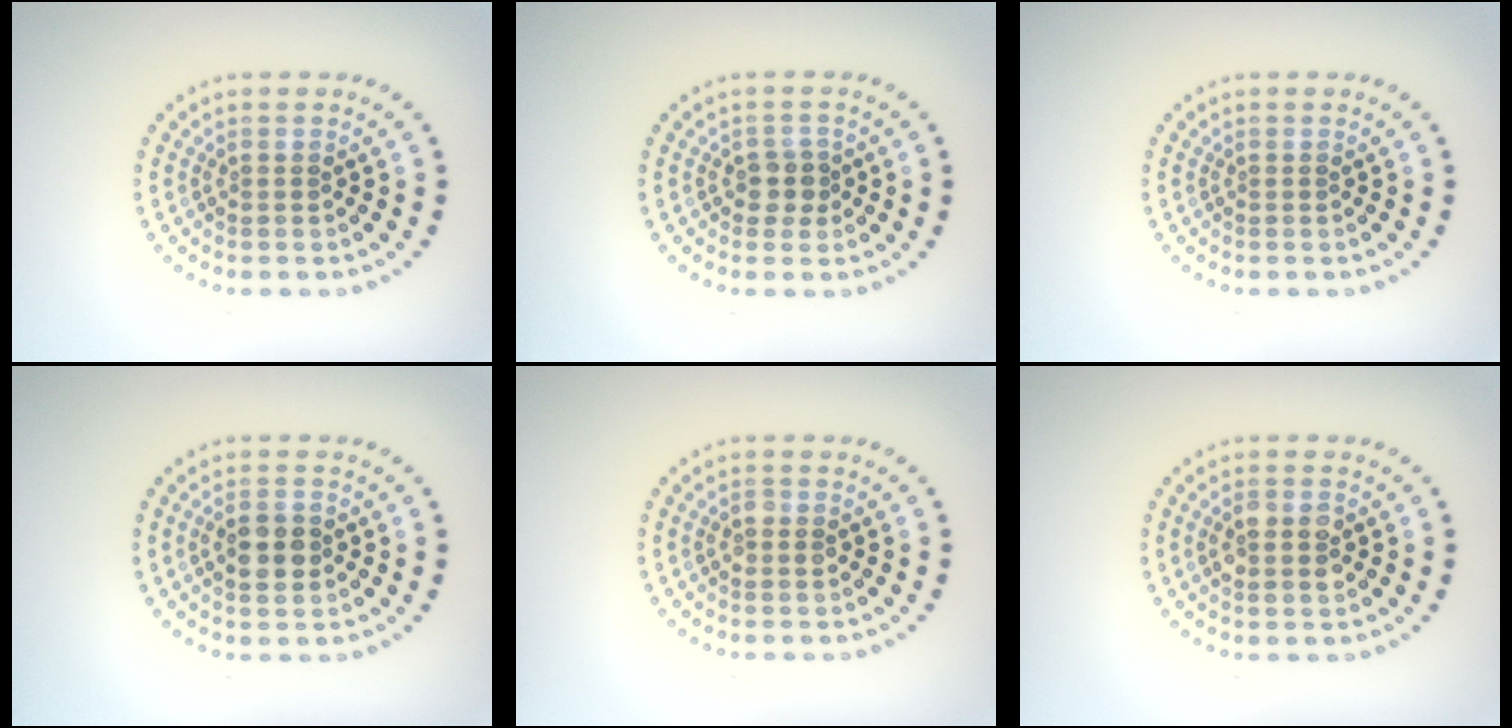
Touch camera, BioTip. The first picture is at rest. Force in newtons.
{"total": 1.8, "press": 1.6, "slide": 0.9}
{"total": 0.0}
{"total": 3.0, "press": 3.0, "slide": 0.2}
{"total": 1.1, "press": 1.1, "slide": 0.0}
{"total": 2.4, "press": 2.4, "slide": 0.3}